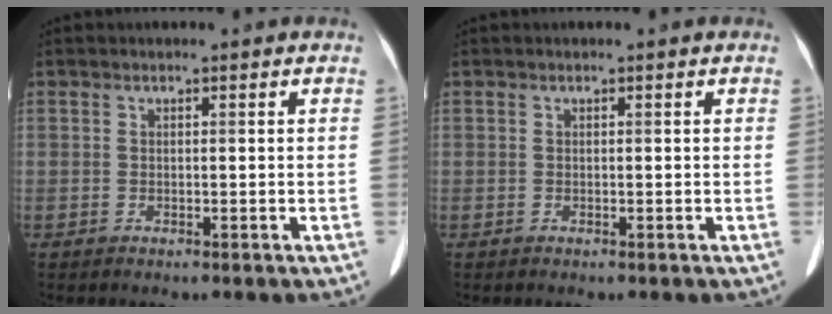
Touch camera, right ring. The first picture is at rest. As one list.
[{"total": 0.0}]